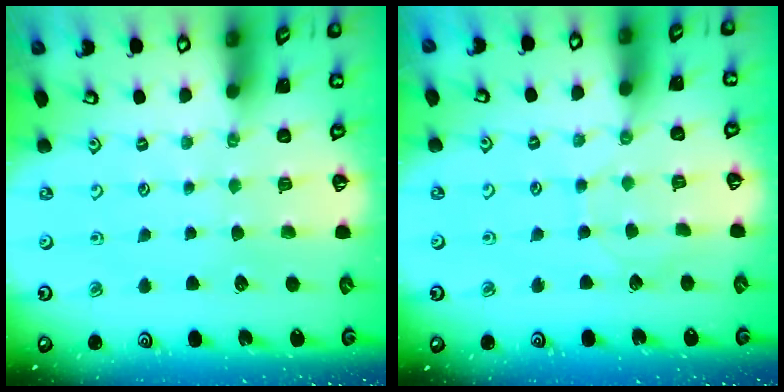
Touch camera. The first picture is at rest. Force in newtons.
{"total": 2.9, "press": 2.9, "slide": 0.3}